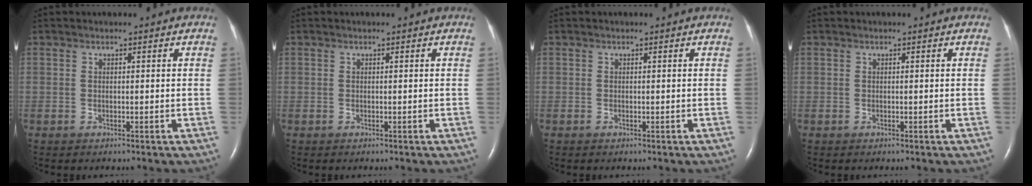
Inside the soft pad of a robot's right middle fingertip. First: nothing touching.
{"total": 0.0}
{"total": 0.0}
{"total": 0.0}